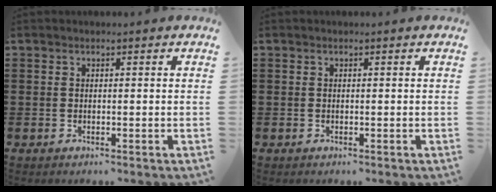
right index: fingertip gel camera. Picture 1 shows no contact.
{"total": 0.0}